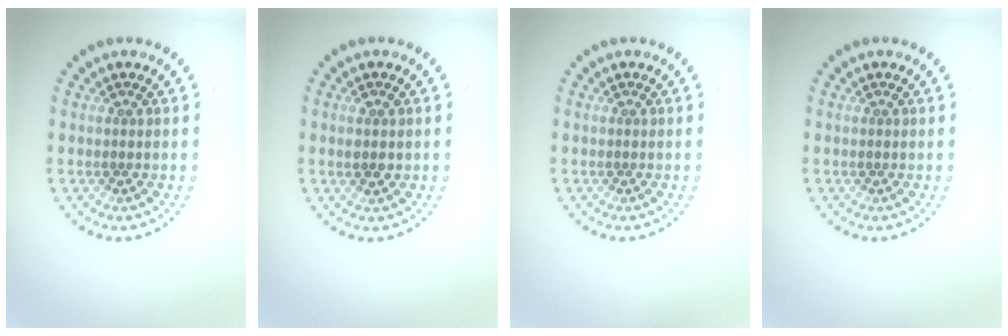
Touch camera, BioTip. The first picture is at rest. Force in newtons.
{"total": 1.4, "press": 1.4, "slide": 0.4}
{"total": 0.0}
{"total": 0.0}